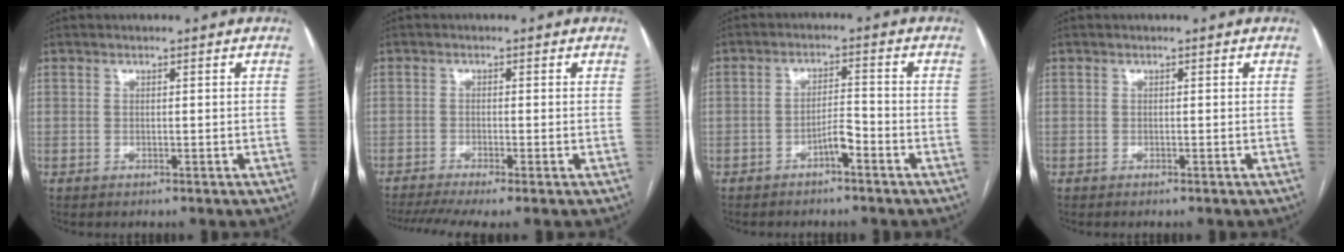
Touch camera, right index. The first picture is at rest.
{"total": 7.2, "force": [-5.2, 0.4, 5.0], "torque": [-0.082, -0.007, -0.086]}
{"total": 3.3, "force": [-2.1, 0.6, 2.5], "torque": [-0.040, 0.007, -0.036]}
{"total": 0.0}